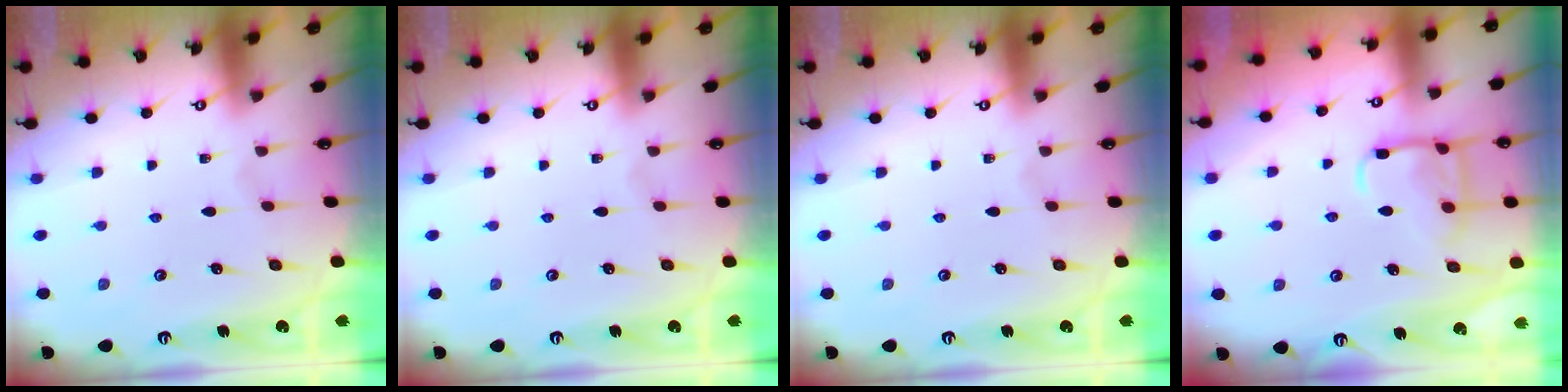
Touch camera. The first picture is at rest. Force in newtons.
{"total": 0.0}
{"total": 0.0}
{"total": 13.8, "press": 13.8, "slide": 1.3}